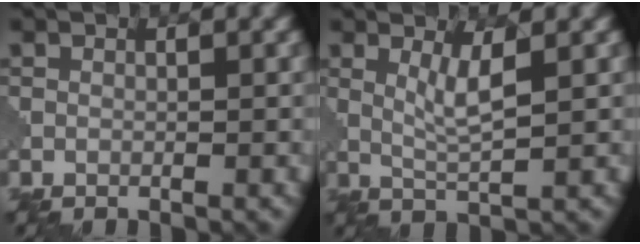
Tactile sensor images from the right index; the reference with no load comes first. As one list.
[{"total": 2.8, "force": [0.9, 0.5, 2.6], "torque": [-0.052, -0.007, 0.020]}]